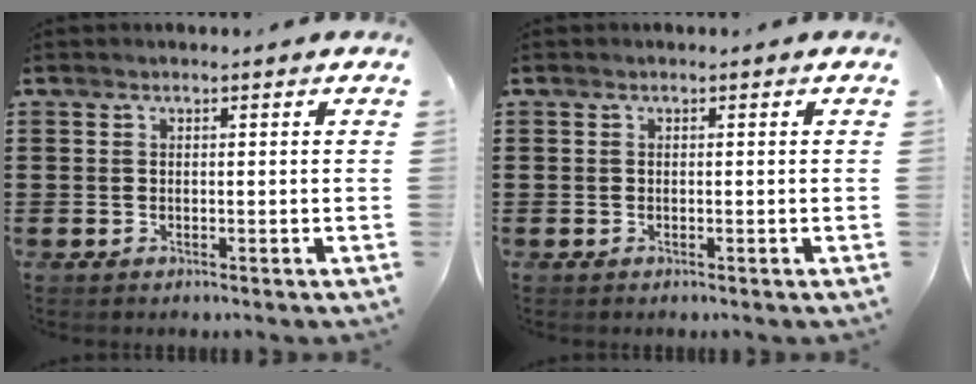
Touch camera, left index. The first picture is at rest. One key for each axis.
{"total": 0.0}